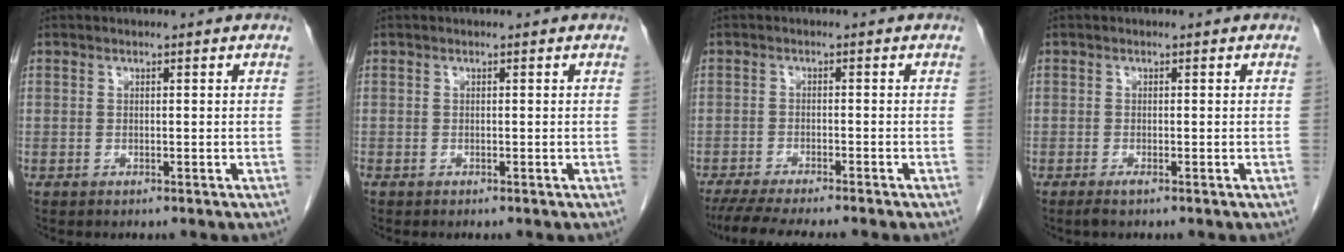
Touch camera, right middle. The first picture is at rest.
{"total": 0.0}
{"total": 8.9, "force": [-7.6, 0.1, 4.6], "torque": [-0.060, -0.018, -0.119]}
{"total": 1.0, "force": [-0.7, -0.1, 0.7], "torque": [-0.015, -0.003, -0.014]}